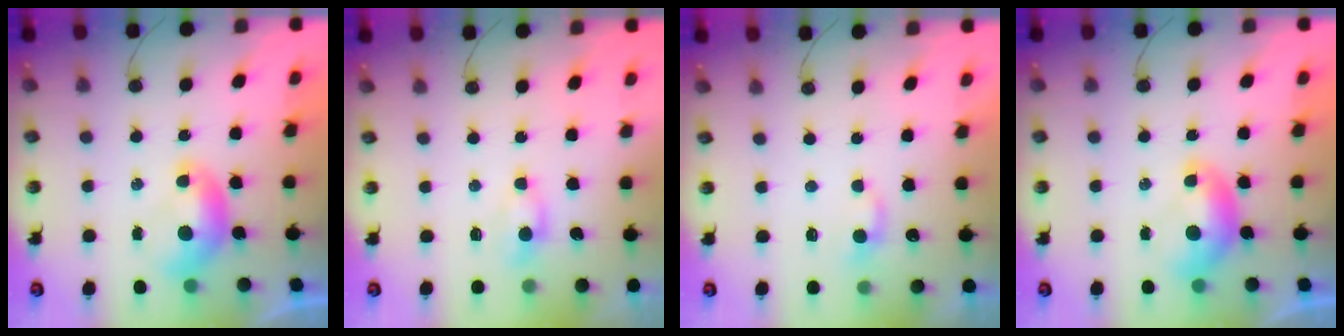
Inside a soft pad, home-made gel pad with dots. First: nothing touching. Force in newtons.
{"total": 0.5, "press": 0.3, "slide": 0.5}
{"total": 1.7, "press": 1.6, "slide": 0.4}
{"total": 0.8, "press": 0.8, "slide": 0.2}